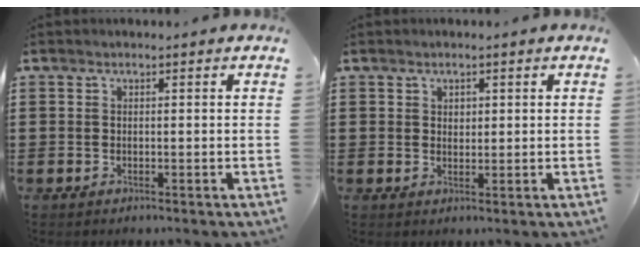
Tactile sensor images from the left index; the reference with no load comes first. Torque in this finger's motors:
{"motor_torque": [-0.03, -0.14, 0.00, 0.00]}